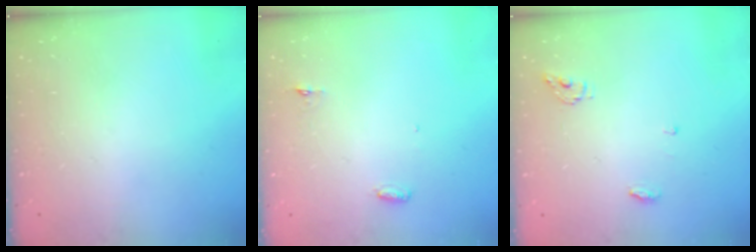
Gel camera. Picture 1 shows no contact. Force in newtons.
{"total": 3.0, "press": 2.8, "slide": 0.9}
{"total": 4.4, "press": 4.4, "slide": 0.3}